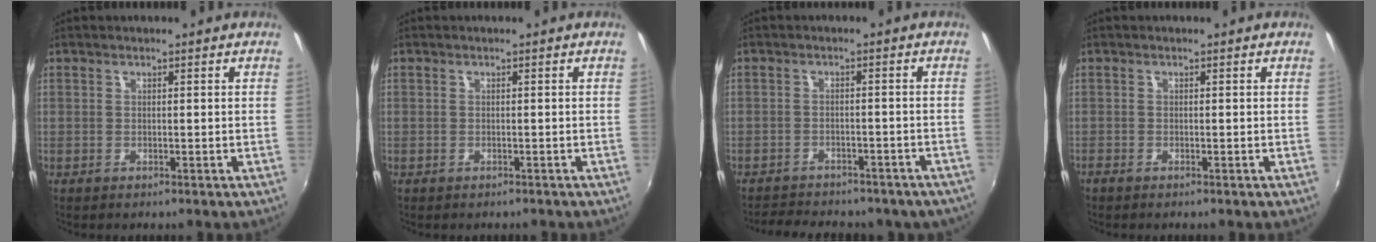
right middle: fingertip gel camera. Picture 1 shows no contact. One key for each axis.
{"total": 0.8, "fx": -0.7, "fy": 0.3, "fz": 0.2, "tx": -0.007, "ty": 0.000, "tz": -0.008}
{"total": 13.4, "fx": -11.1, "fy": 5.5, "fz": 5.1, "tx": -0.115, "ty": 0.002, "tz": -0.137}
{"total": 0.6, "fx": -0.5, "fy": 0.0, "fz": 0.2, "tx": -0.002, "ty": -0.002, "tz": -0.012}